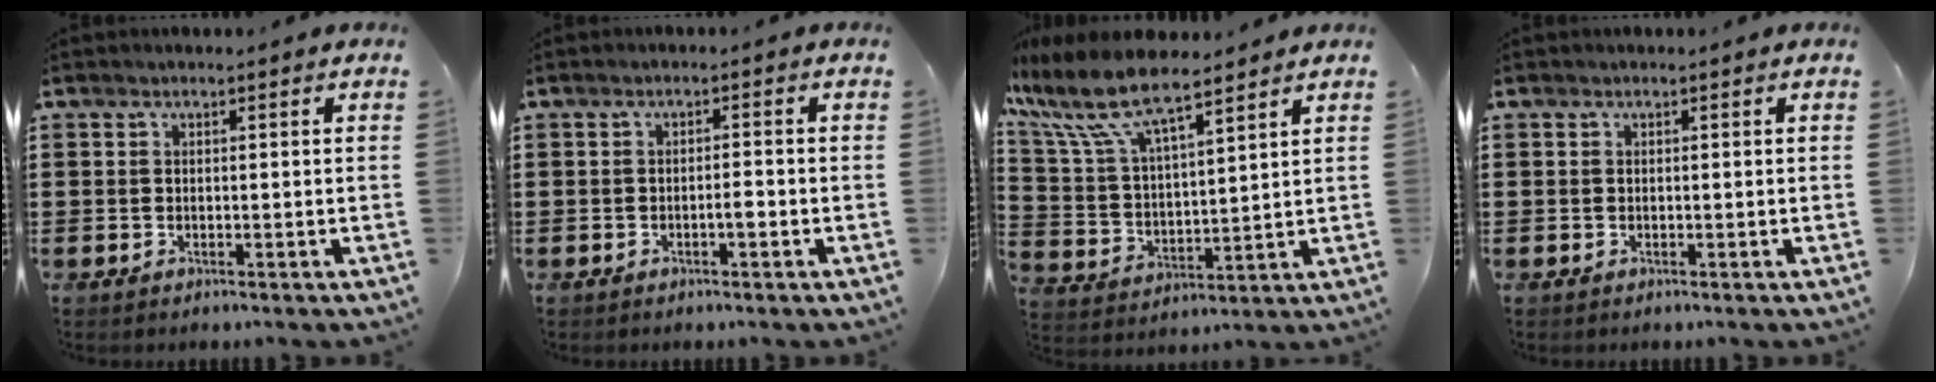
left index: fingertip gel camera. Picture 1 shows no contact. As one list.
[{"total": 1.7, "force": [-0.7, 0.4, 1.5], "torque": [-0.029, 0.002, -0.013]}, {"total": 9.8, "force": [7.8, 2.5, 5.3], "torque": [-0.139, -0.035, 0.134]}, {"total": 0.0}]